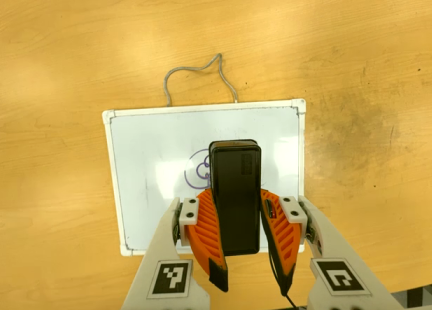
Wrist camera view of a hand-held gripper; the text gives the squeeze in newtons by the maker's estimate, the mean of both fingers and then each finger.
{"total": 8.6, "left": 7.3, "right": 10.0}